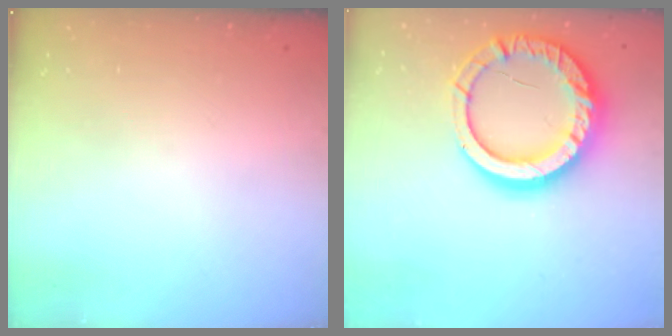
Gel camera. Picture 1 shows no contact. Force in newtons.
{"total": 19.7, "press": 19.6, "slide": 1.7}